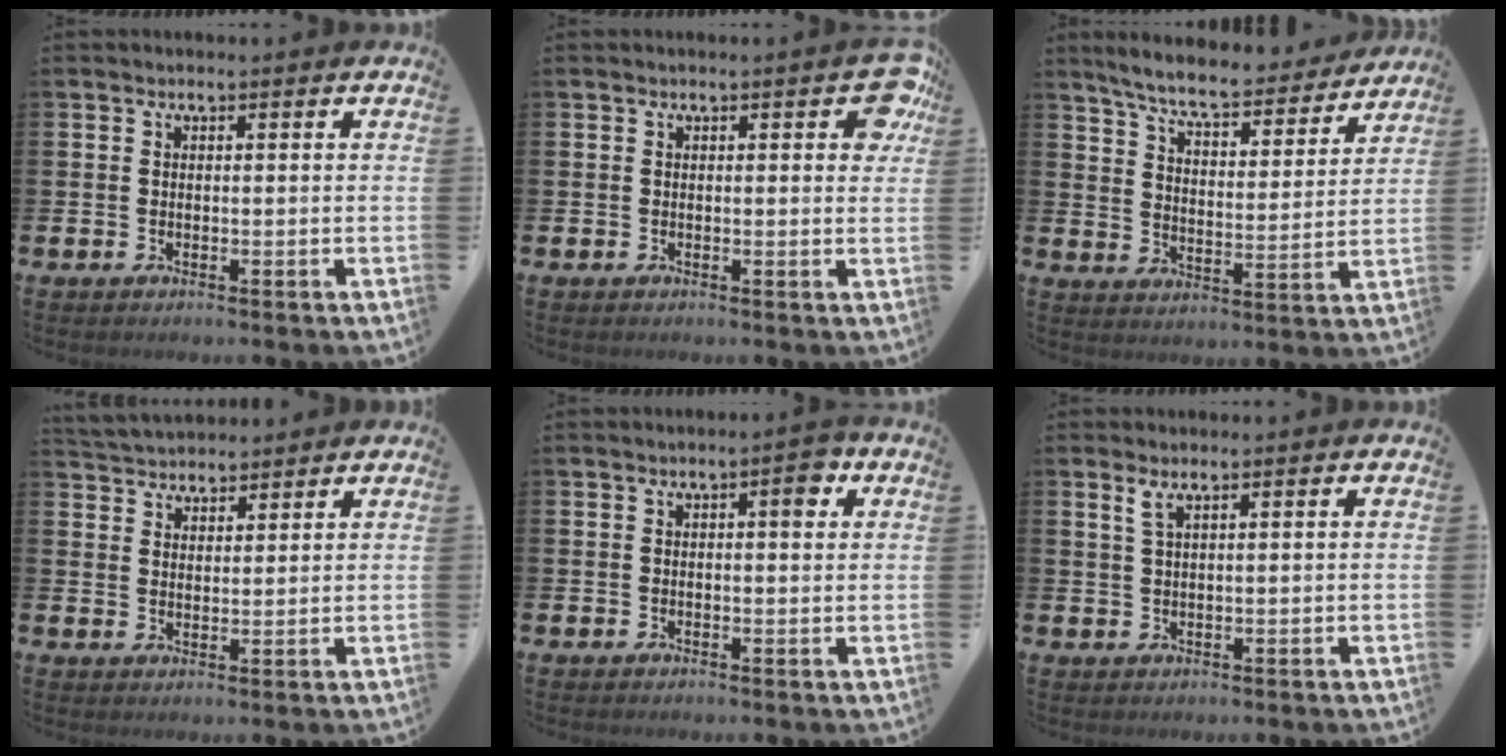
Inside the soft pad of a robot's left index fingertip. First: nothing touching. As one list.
[{"total": 2.6, "force": [1.2, 0.9, 2.2], "torque": [-0.020, -0.001, 0.013]}, {"total": 7.4, "force": [6.8, 0.8, 2.7], "torque": [-0.075, -0.048, 0.115]}, {"total": 3.9, "force": [3.7, 1.0, -0.4], "torque": [-0.014, -0.016, 0.070]}, {"total": 2.9, "force": [1.3, 0.9, 2.4], "torque": [-0.023, 0.000, 0.013]}, {"total": 1.6, "force": [1.2, 0.3, 1.0], "torque": [-0.020, 0.001, 0.020]}]